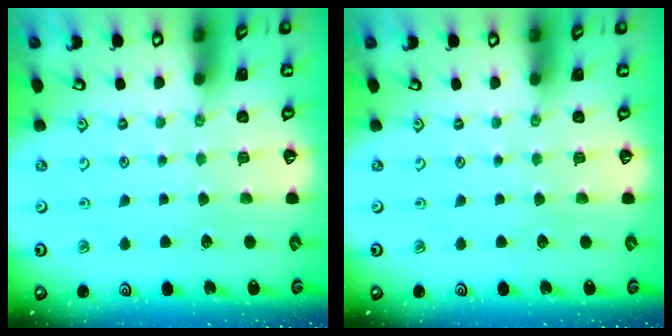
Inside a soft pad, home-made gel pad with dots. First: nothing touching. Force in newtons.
{"total": 0.0}